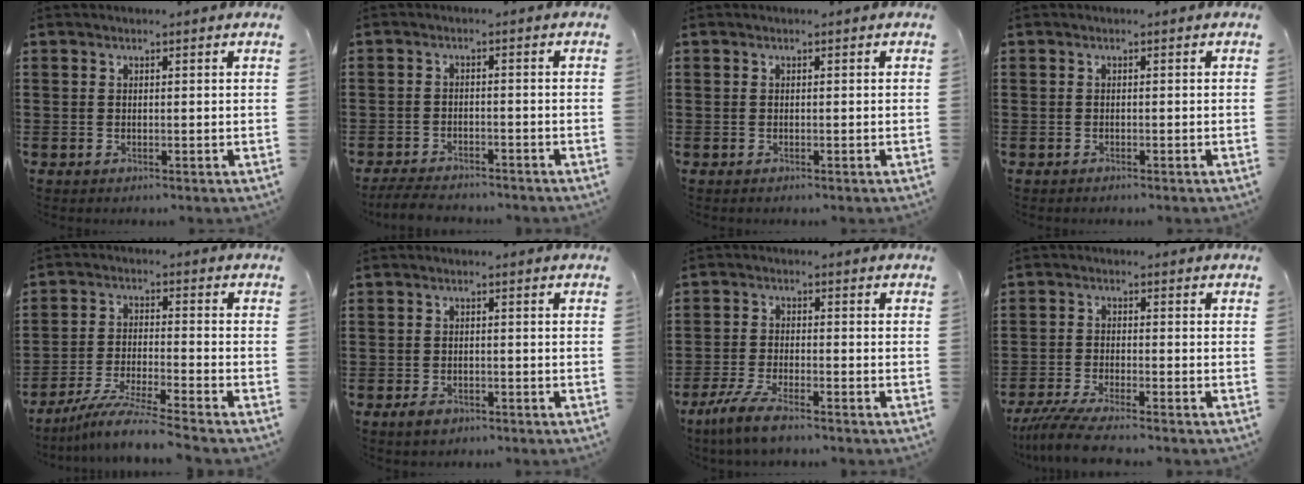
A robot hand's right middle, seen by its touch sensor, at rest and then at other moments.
{"total": 3.5, "force": [-3.4, 0.5, 0.6], "torque": [-0.019, -0.002, -0.072]}
{"total": 0.0}
{"total": 0.5, "force": [-0.5, 0.0, 0.0], "torque": [-0.001, 0.000, -0.012]}
{"total": 7.1, "force": [-6.3, -0.5, 3.2], "torque": [-0.066, -0.016, -0.120]}
{"total": 1.8, "force": [-1.4, 1.0, 0.7], "torque": [-0.017, 0.000, -0.028]}
{"total": 5.3, "force": [-4.3, 0.8, 3.1], "torque": [-0.079, -0.011, -0.086]}
{"total": 4.8, "force": [-4.4, 0.0, 2.0], "torque": [-0.055, -0.018, -0.087]}